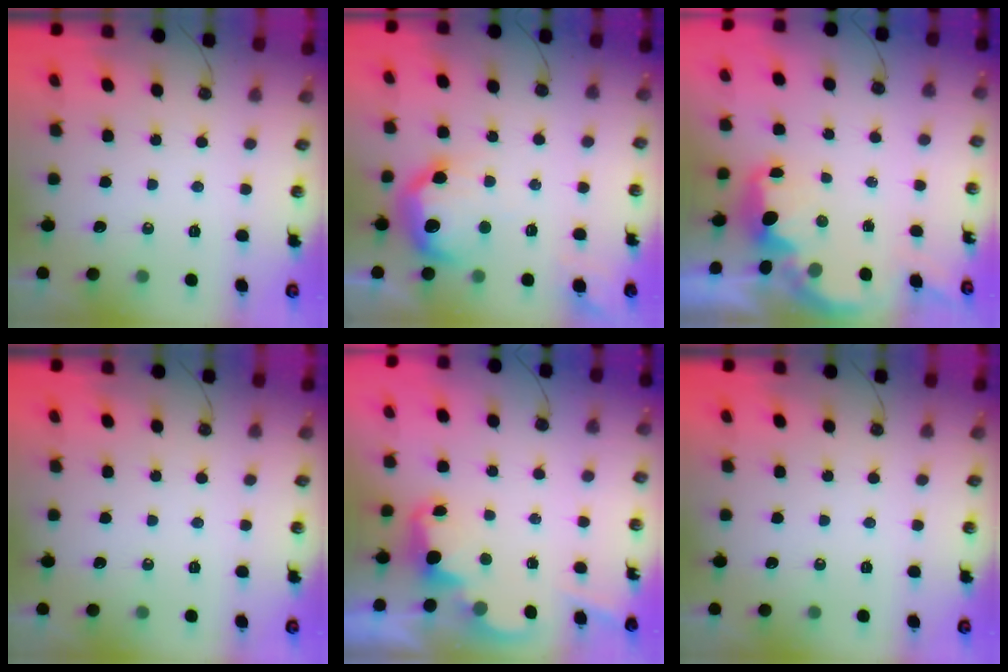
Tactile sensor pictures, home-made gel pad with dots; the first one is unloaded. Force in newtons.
{"total": 16.7, "press": 16.6, "slide": 1.4}
{"total": 2.9, "press": 2.8, "slide": 0.4}
{"total": 0.0}
{"total": 2.4, "press": 2.3, "slide": 0.6}
{"total": 0.0}